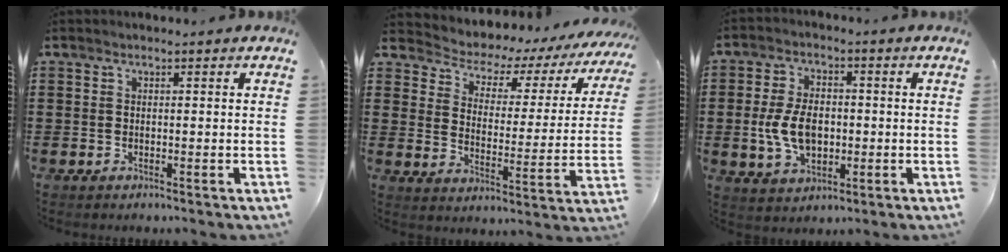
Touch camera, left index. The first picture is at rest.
{"total": 3.6, "force": [3.2, 1.5, 0.7], "torque": [-0.040, -0.032, 0.043]}
{"total": 7.8, "force": [-0.8, 4.9, 6.1], "torque": [-0.130, 0.002, -0.019]}